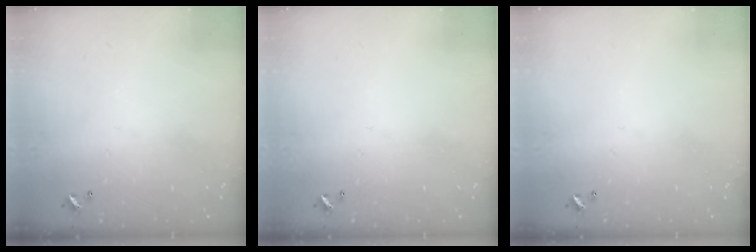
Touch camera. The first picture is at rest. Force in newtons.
{"total": 0.0}
{"total": 0.0}